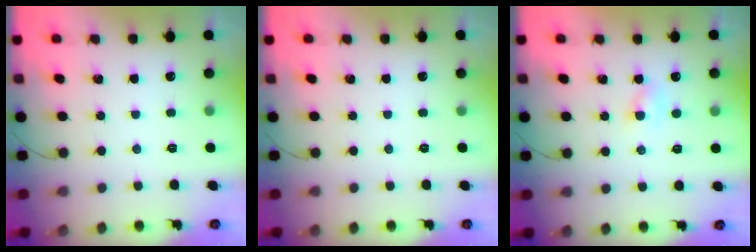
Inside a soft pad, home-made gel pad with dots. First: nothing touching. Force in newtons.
{"total": 0.0}
{"total": 1.6, "press": 1.4, "slide": 0.7}